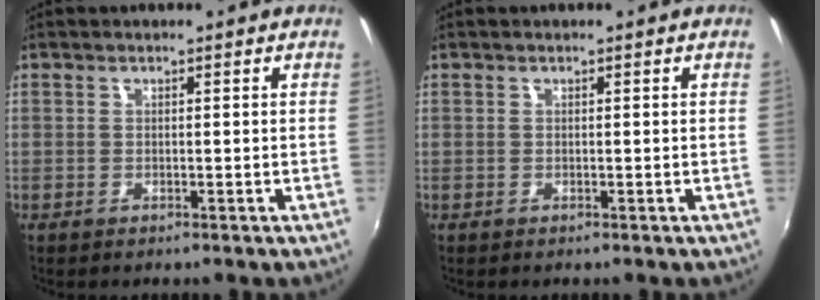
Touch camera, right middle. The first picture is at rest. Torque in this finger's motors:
{"motor_torque": [-0.08, -0.01, -0.25, -0.03]}